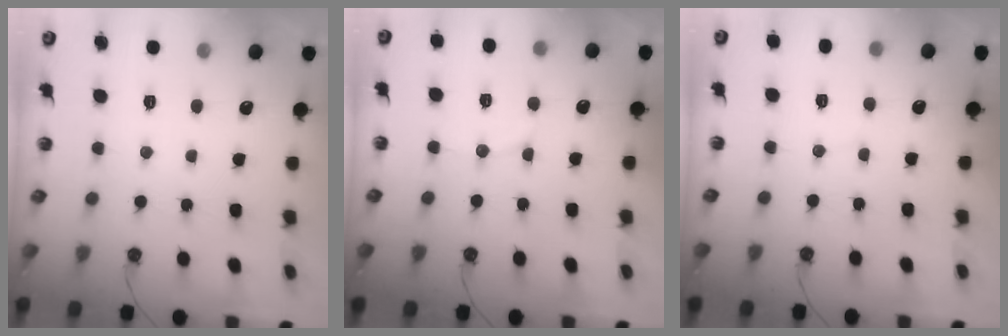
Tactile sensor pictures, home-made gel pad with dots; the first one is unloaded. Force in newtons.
{"total": 5.9, "press": 5.8, "slide": 1.2}
{"total": 1.7, "press": 1.7, "slide": 0.1}